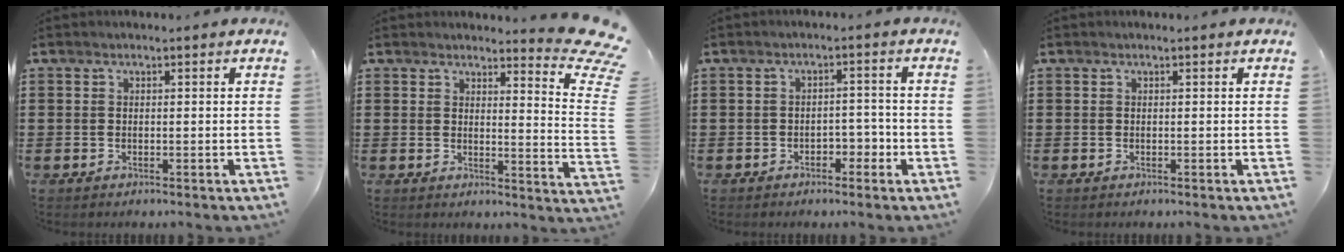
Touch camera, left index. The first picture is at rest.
{"total": 6.1, "force": [4.9, 0.3, 3.6], "torque": [-0.049, -0.041, 0.079]}
{"total": 2.9, "force": [-2.0, 1.4, 1.6], "torque": [-0.031, 0.006, -0.041]}
{"total": 0.0}